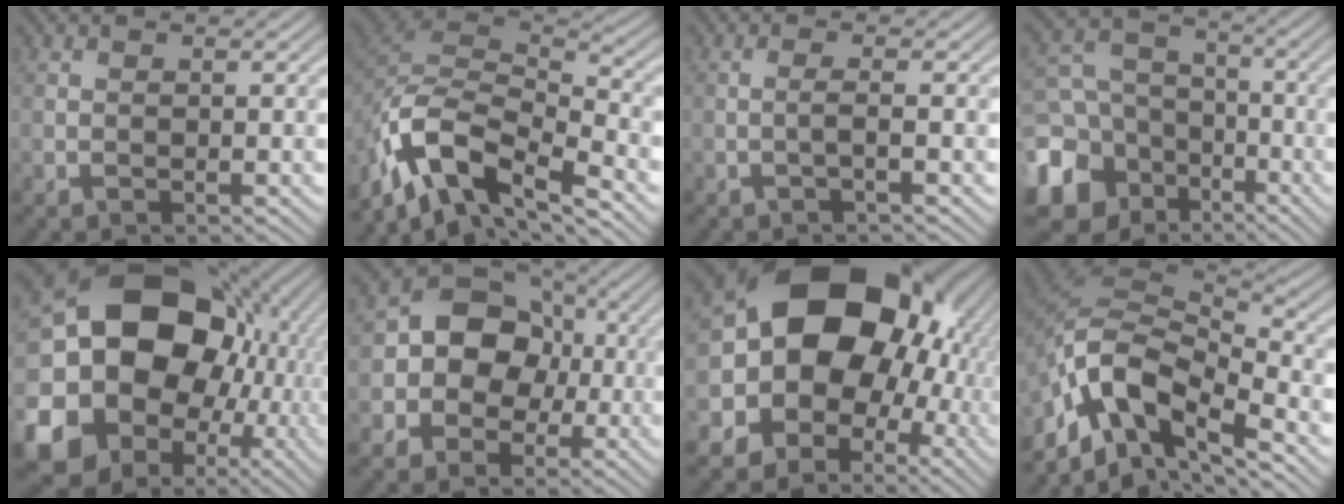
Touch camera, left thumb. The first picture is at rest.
{"total": 11.8, "force": [-7.0, 5.0, 8.1], "torque": [-0.176, -0.004, -0.130]}
{"total": 1.7, "force": [-0.5, 0.1, 1.6], "torque": [-0.026, 0.010, -0.020]}
{"total": 16.0, "force": [-6.0, 13.3, 6.5], "torque": [-0.213, -0.040, -0.109]}
{"total": 22.2, "force": [1.7, 18.2, 12.6], "torque": [-0.292, -0.025, 0.044]}
{"total": 9.9, "force": [-1.0, 8.4, 5.1], "torque": [-0.072, 0.004, -0.041]}
{"total": 20.9, "force": [3.2, 17.1, 11.6], "torque": [-0.205, 0.010, 0.043]}
{"total": 12.8, "force": [-5.4, 6.2, 9.9], "torque": [-0.198, -0.006, -0.111]}